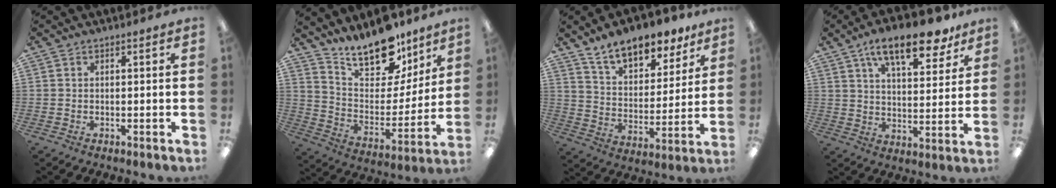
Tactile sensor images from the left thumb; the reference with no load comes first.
{"total": 18.6, "force": [14.6, 8.4, 7.9], "torque": [-0.133, -0.105, 0.261]}
{"total": 12.8, "force": [10.7, 5.3, 4.8], "torque": [-0.083, -0.065, 0.193]}
{"total": 15.3, "force": [10.3, 5.7, 9.9], "torque": [-0.149, -0.045, 0.171]}